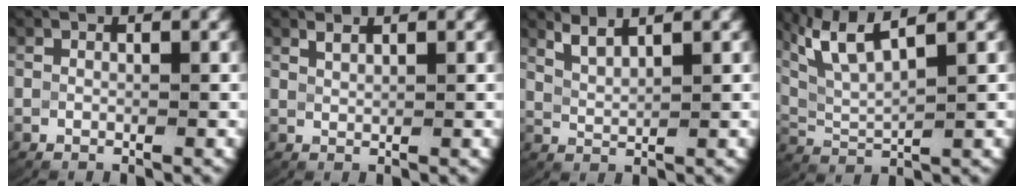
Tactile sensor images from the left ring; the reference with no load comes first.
{"total": 1.1, "force": [1.0, -0.2, 0.3], "torque": [-0.007, 0.000, 0.024]}
{"total": 2.5, "force": [2.0, 0.7, 1.3], "torque": [-0.040, -0.005, 0.042]}
{"total": 5.5, "force": [3.0, 2.3, 4.0], "torque": [-0.097, -0.004, 0.060]}